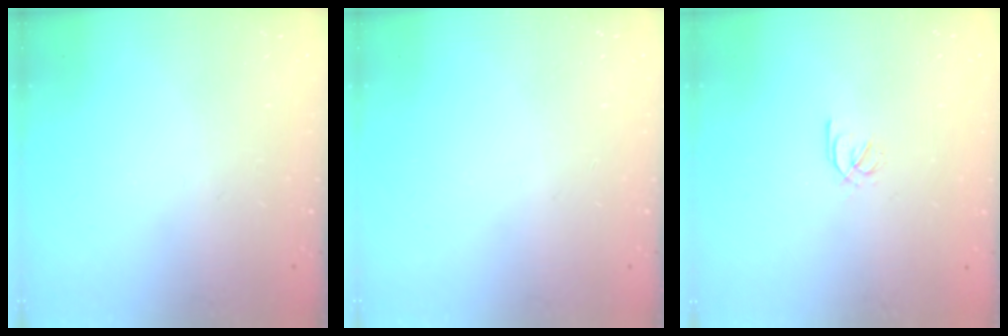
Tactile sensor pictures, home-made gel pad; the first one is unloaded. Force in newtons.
{"total": 0.0}
{"total": 2.1, "press": 2.0, "slide": 0.7}